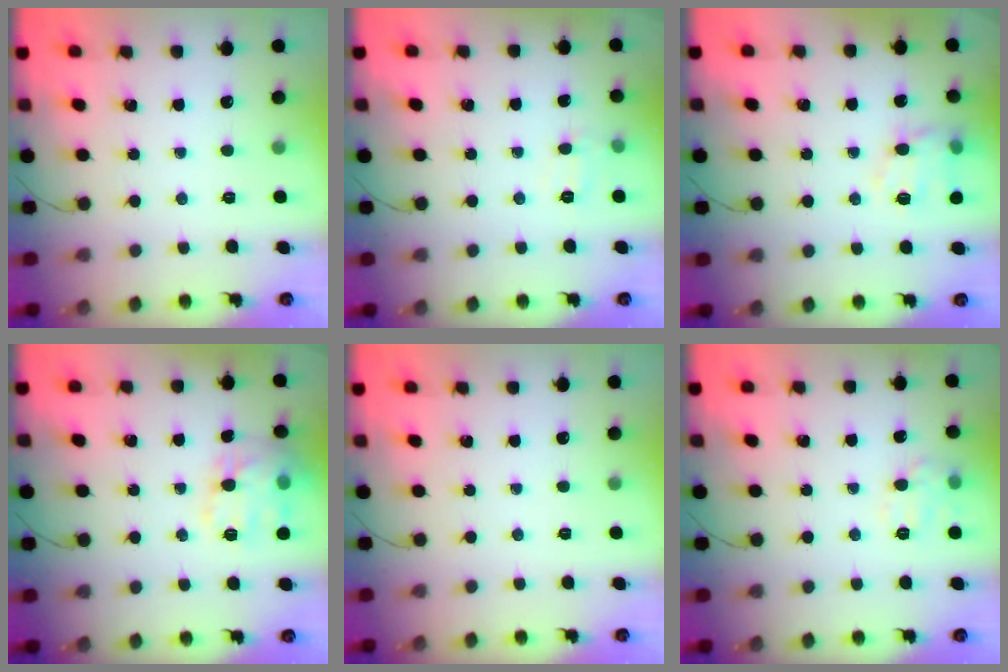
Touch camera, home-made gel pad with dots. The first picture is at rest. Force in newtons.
{"total": 6.0, "press": 5.8, "slide": 1.4}
{"total": 10.1, "press": 10.1, "slide": 0.8}
{"total": 15.1, "press": 15.0, "slide": 1.2}
{"total": 0.0}
{"total": 8.3, "press": 8.2, "slide": 0.6}